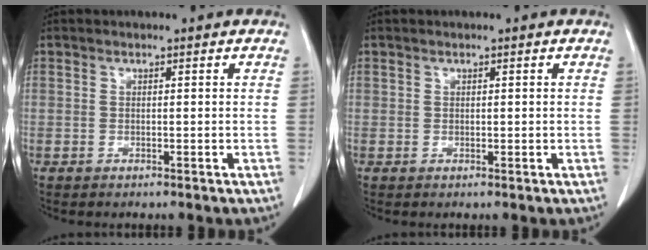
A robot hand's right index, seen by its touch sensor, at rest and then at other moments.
{"total": 0.6, "force": [0.3, 0.4, 0.2], "torque": [0.003, 0.000, 0.005]}